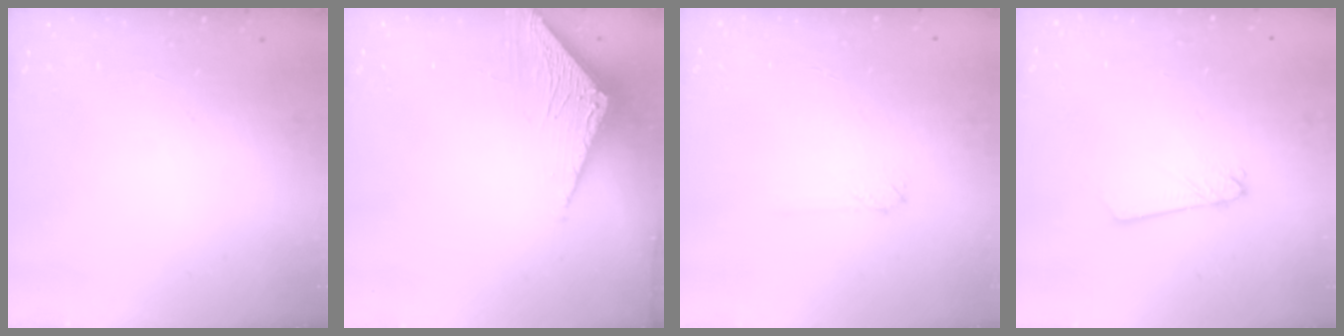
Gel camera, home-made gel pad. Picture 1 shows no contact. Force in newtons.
{"total": 3.3, "press": 3.3, "slide": 0.2}
{"total": 2.0, "press": 2.0, "slide": 0.3}
{"total": 2.2, "press": 2.2, "slide": 0.1}